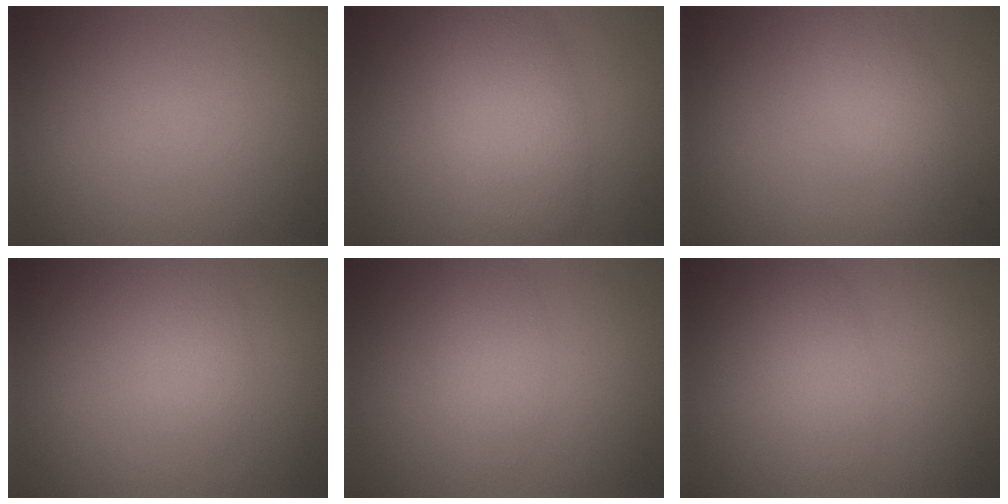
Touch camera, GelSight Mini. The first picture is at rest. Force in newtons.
{"total": 6.2, "press": 6.2, "slide": 0.1}
{"total": 2.2, "press": 2.2, "slide": 0.1}
{"total": 1.5, "press": 1.5, "slide": 0.0}
{"total": 2.3, "press": 2.3, "slide": 0.1}
{"total": 2.4, "press": 2.4, "slide": 0.1}